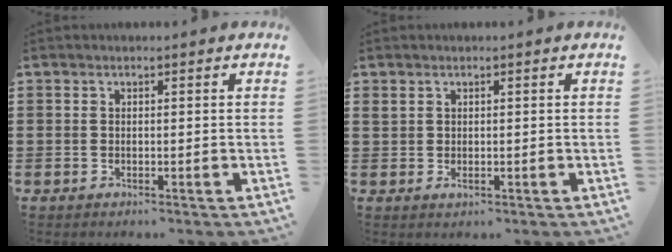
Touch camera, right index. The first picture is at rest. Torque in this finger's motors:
{"motor_torque": [0.99, 1.14, 0.06, 0.05]}